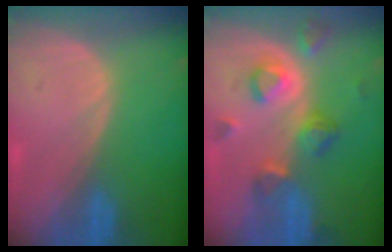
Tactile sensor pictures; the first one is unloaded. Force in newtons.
{"total": 7.0, "press": 6.9, "slide": 1.2}